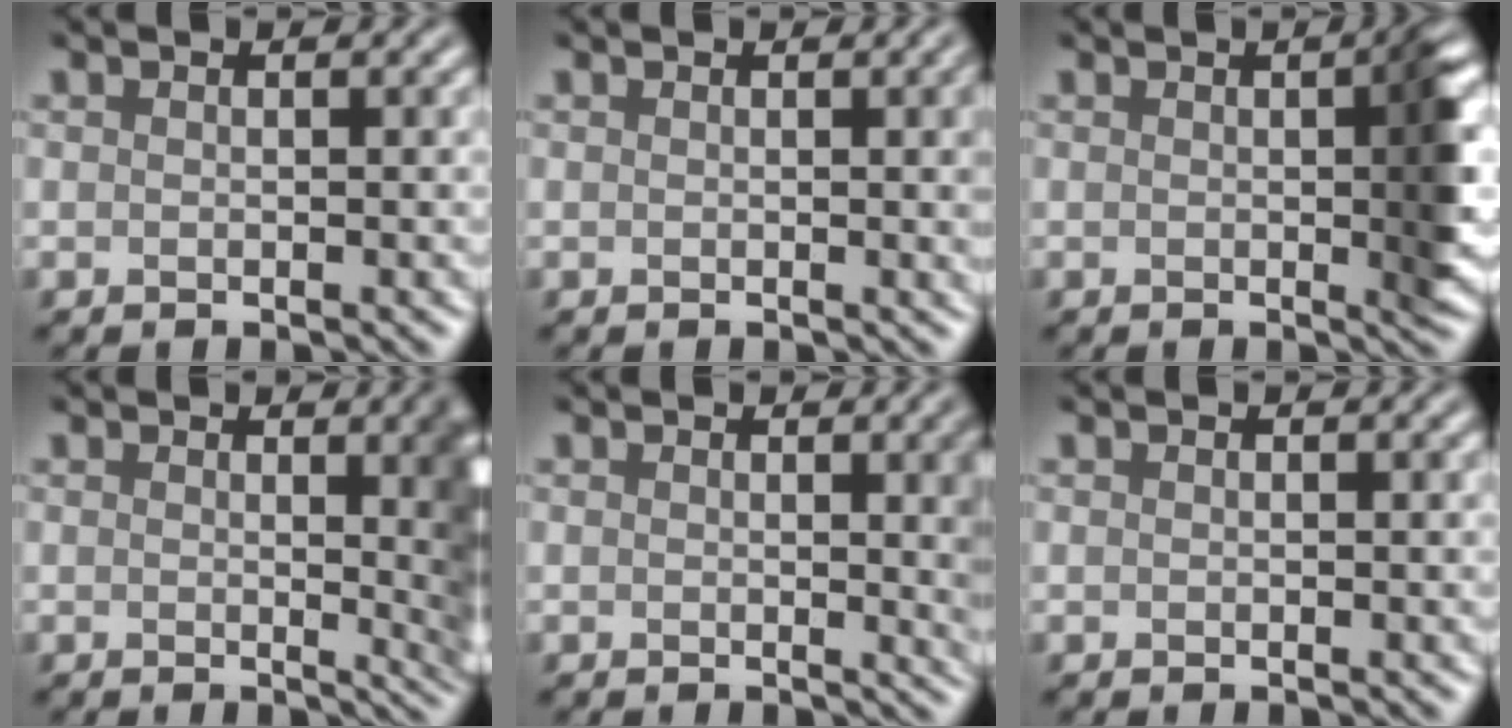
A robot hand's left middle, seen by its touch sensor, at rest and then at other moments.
{"total": 3.2, "force": [0.4, 1.0, 3.0], "torque": [-0.023, 0.007, 0.002]}
{"total": 3.9, "force": [0.1, 0.7, 3.9], "torque": [-0.045, 0.001, 0.000]}
{"total": 6.6, "force": [0.9, 2.5, 6.0], "torque": [-0.034, 0.000, 0.012]}
{"total": 4.6, "force": [0.8, 1.6, 4.2], "torque": [-0.032, 0.001, 0.011]}
{"total": 0.0}